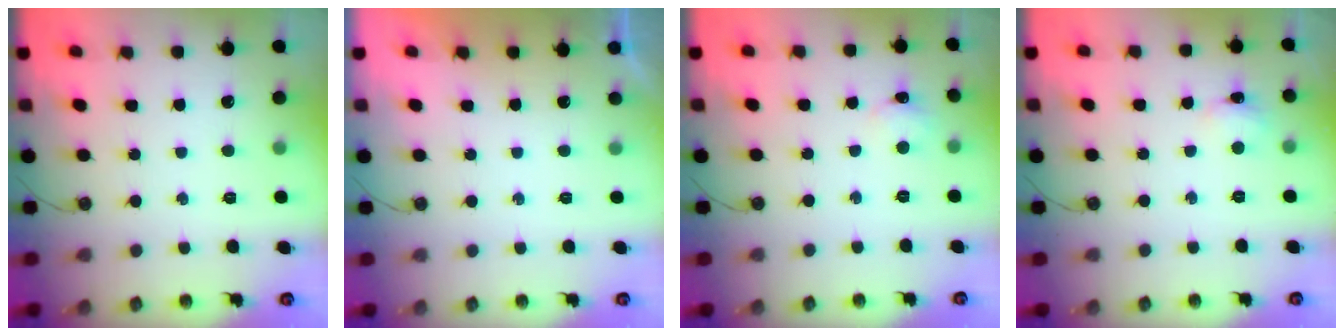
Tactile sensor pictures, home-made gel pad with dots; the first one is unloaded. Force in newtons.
{"total": 0.0}
{"total": 3.6, "press": 3.5, "slide": 0.4}
{"total": 3.5, "press": 3.4, "slide": 0.7}